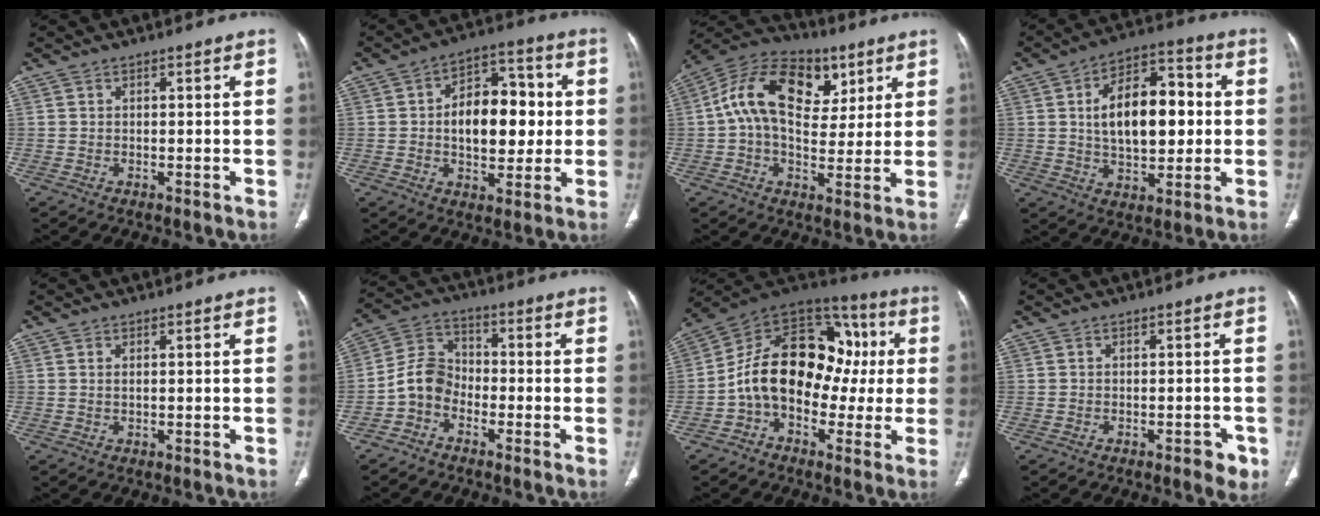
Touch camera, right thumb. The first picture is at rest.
{"total": 14.7, "force": [0.5, 9.1, 11.6], "torque": [-0.128, 0.025, 0.008]}
{"total": 18.5, "force": [5.4, 11.9, 13.2], "torque": [-0.201, 0.007, 0.079]}
{"total": 16.3, "force": [1.5, 9.2, 13.4], "torque": [-0.183, 0.022, 0.022]}
{"total": 0.6, "force": [0.2, 0.2, 0.5], "torque": [-0.016, 0.002, 0.005]}
{"total": 7.0, "force": [-2.9, 5.3, 3.5], "torque": [-0.059, 0.035, -0.071]}
{"total": 20.2, "force": [-0.9, 14.0, 14.5], "torque": [-0.184, 0.063, -0.026]}
{"total": 3.1, "force": [-1.6, 1.4, 2.2], "torque": [-0.014, 0.007, -0.018]}